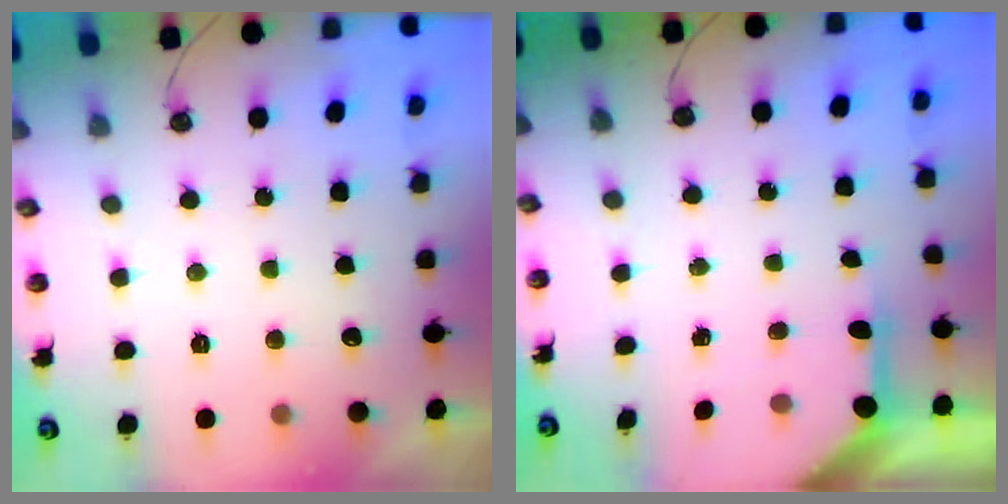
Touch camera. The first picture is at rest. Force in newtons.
{"total": 5.7, "press": 5.7, "slide": 0.4}